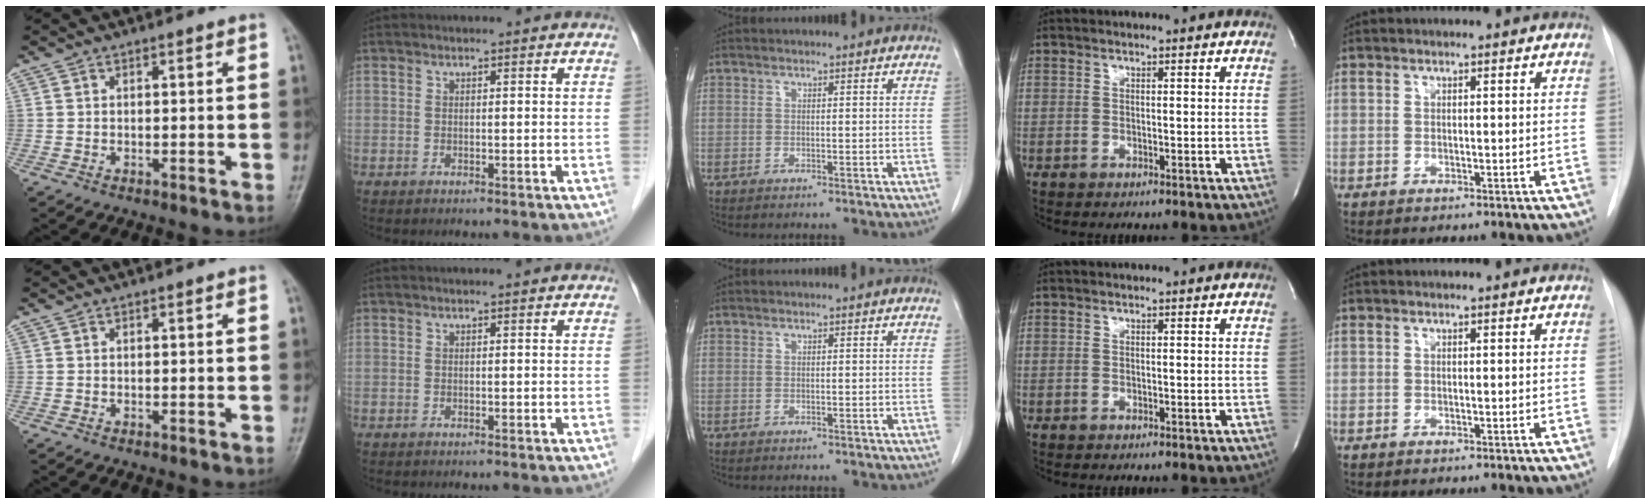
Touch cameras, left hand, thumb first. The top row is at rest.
{}